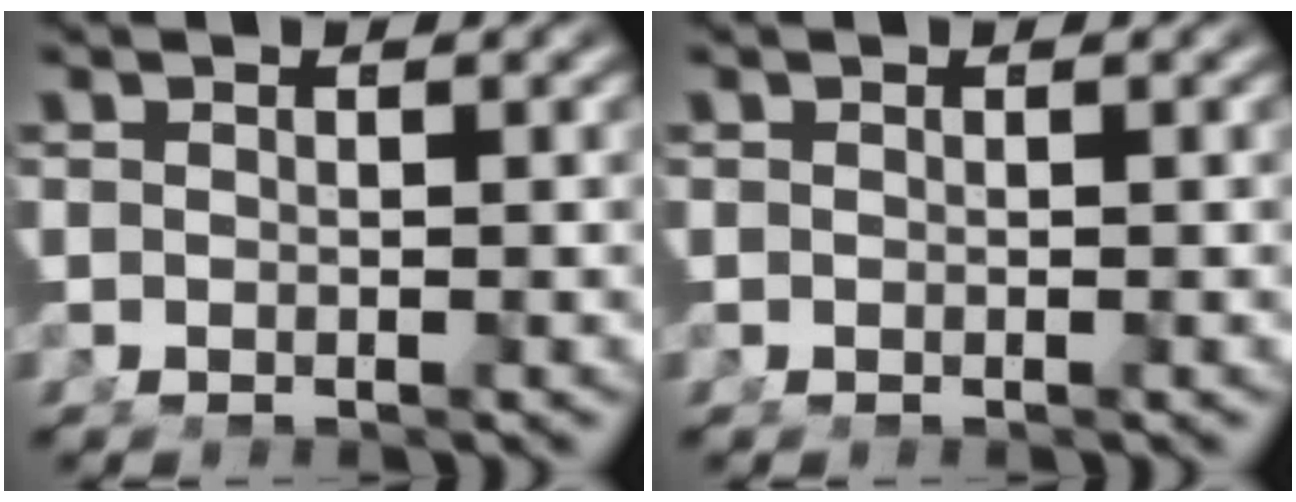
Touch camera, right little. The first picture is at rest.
{"total": 0.0}